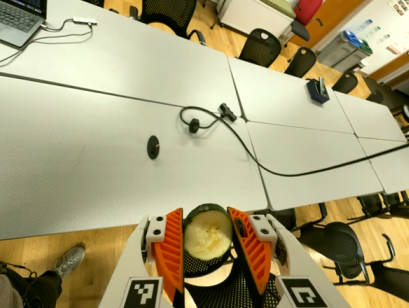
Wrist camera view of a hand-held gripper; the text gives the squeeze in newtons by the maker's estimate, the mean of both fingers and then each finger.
{"total": 4.6, "left": 4.8, "right": 4.5}